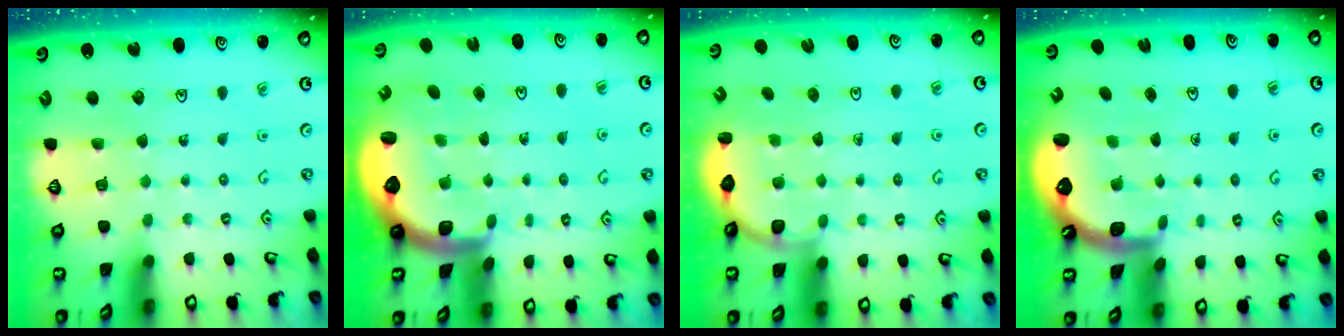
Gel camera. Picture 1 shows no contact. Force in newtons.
{"total": 2.9, "press": 2.6, "slide": 1.4}
{"total": 3.9, "press": 3.6, "slide": 1.5}
{"total": 1.6, "press": 1.4, "slide": 0.6}